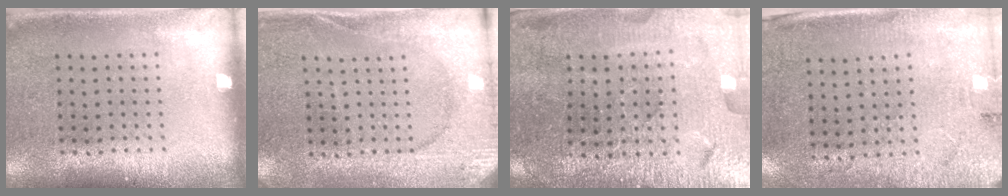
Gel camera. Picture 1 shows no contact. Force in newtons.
{"total": 2.6, "press": 2.5, "slide": 0.4}
{"total": 3.6, "press": 3.6, "slide": 0.5}
{"total": 2.7, "press": 2.3, "slide": 1.5}